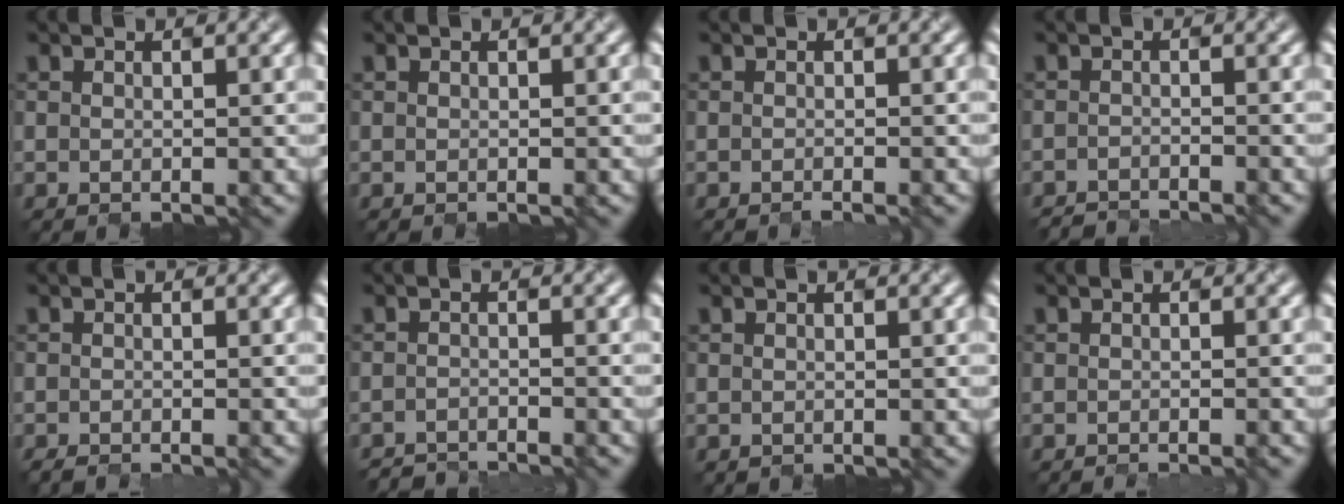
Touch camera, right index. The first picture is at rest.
{"total": 0.0}
{"total": 0.9, "force": [-0.4, 0.3, 0.7], "torque": [-0.002, 0.001, -0.010]}
{"total": 2.0, "force": [-2.0, 0.0, 0.2], "torque": [0.011, -0.004, -0.035]}
{"total": 1.1, "force": [-0.7, 0.4, 0.7], "torque": [0.006, 0.001, -0.009]}
{"total": 2.7, "force": [-2.7, -0.1, -0.1], "torque": [0.007, -0.004, -0.044]}
{"total": 0.0}
{"total": 1.4, "force": [-0.4, 0.8, 1.1], "torque": [0.005, 0.006, -0.016]}